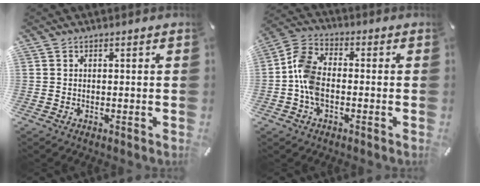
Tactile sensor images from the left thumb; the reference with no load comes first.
{"total": 8.2, "force": [-2.0, 5.3, 5.9], "torque": [-0.136, 0.012, -0.040]}